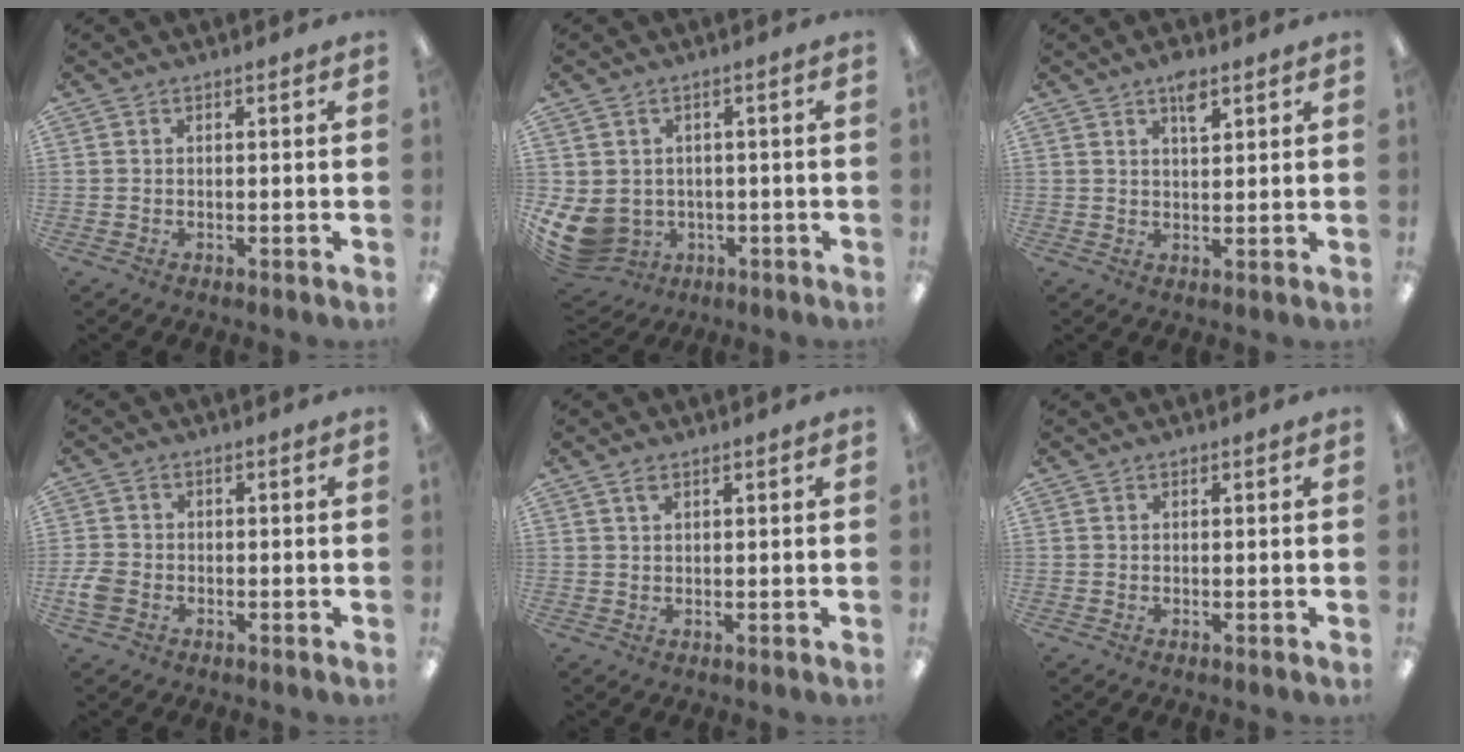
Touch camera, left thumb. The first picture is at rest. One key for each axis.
{"total": 7.4, "fx": -1.5, "fy": 6.4, "fz": 3.4, "tx": -0.105, "ty": 0.003, "tz": -0.021}
{"total": 4.7, "fx": 2.9, "fy": 1.9, "fz": 3.1, "tx": -0.044, "ty": -0.009, "tz": 0.048}
{"total": 4.0, "fx": -1.4, "fy": 3.0, "fz": 2.3, "tx": -0.057, "ty": 0.003, "tz": -0.029}
{"total": 1.9, "fx": 1.3, "fy": 0.8, "fz": 1.1, "tx": -0.017, "ty": -0.003, "tz": 0.022}
{"total": 0.0}